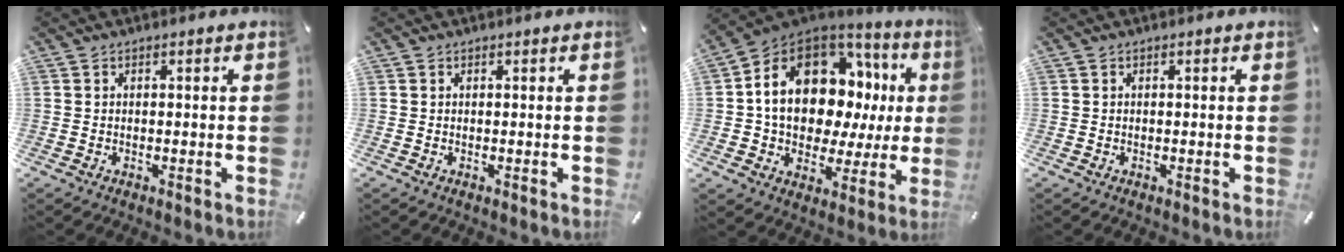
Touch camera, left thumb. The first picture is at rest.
{"total": 0.0}
{"total": 16.0, "force": [4.2, 11.2, 10.6], "torque": [-0.178, -0.037, 0.072]}
{"total": 0.0}